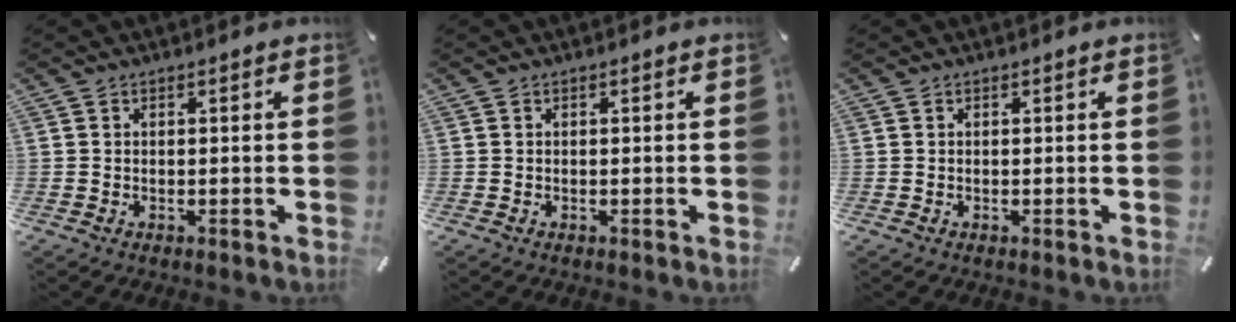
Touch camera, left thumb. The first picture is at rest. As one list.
[{"total": 0.0}, {"total": 0.0}]